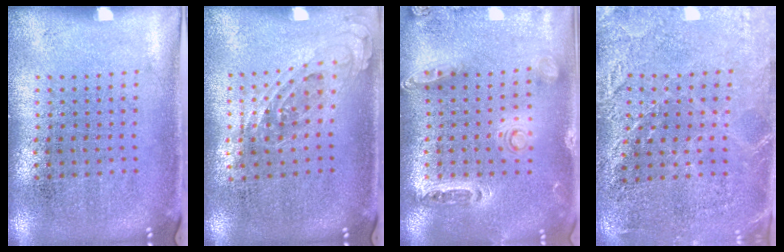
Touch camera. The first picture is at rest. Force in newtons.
{"total": 0.8, "press": 0.7, "slide": 0.4}
{"total": 1.4, "press": 1.4, "slide": 0.3}
{"total": 2.8, "press": 2.7, "slide": 0.6}